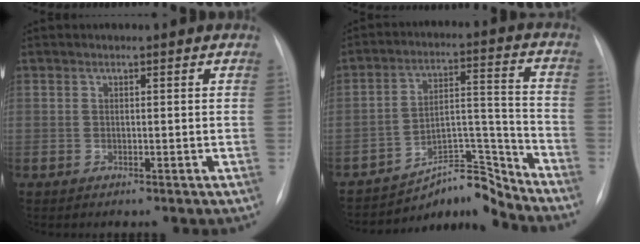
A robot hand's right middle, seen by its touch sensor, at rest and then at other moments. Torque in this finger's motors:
{"motor_torque": [-0.45, -0.60, -0.02, 0.00]}